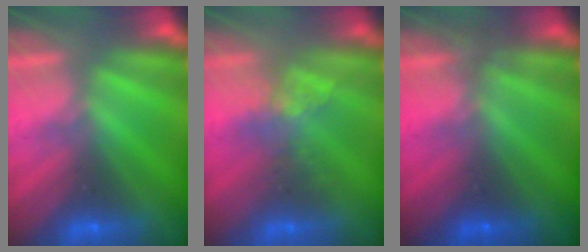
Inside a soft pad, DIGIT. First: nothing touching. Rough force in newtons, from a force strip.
{"total": 2.4}
{"total": 1.4}